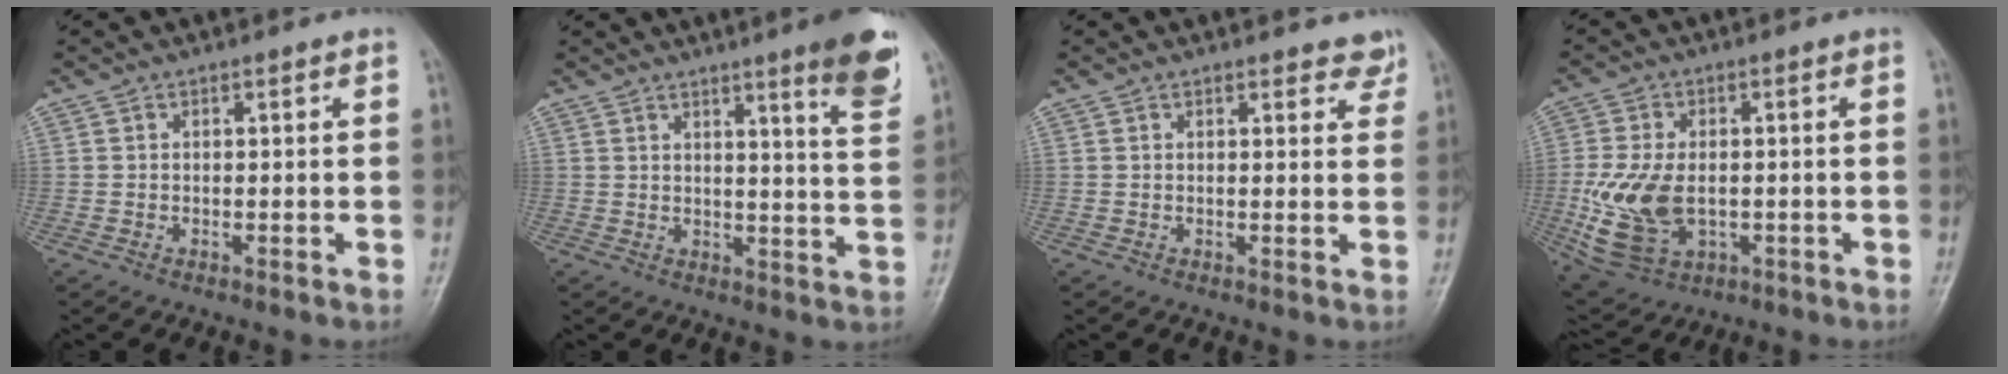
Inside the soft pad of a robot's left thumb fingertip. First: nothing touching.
{"total": 9.5, "force": [5.9, 0.5, 7.4], "torque": [-0.084, -0.038, 0.073]}
{"total": 3.1, "force": [2.7, 1.3, 0.7], "torque": [0.018, -0.015, 0.018]}
{"total": 12.6, "force": [-1.7, 8.1, 9.6], "torque": [-0.190, -0.009, -0.018]}